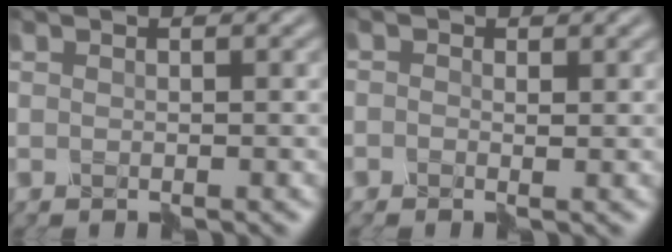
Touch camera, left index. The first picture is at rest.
{"total": 0.6, "force": [-0.1, 0.5, -0.4], "torque": [0.000, 0.003, -0.003]}